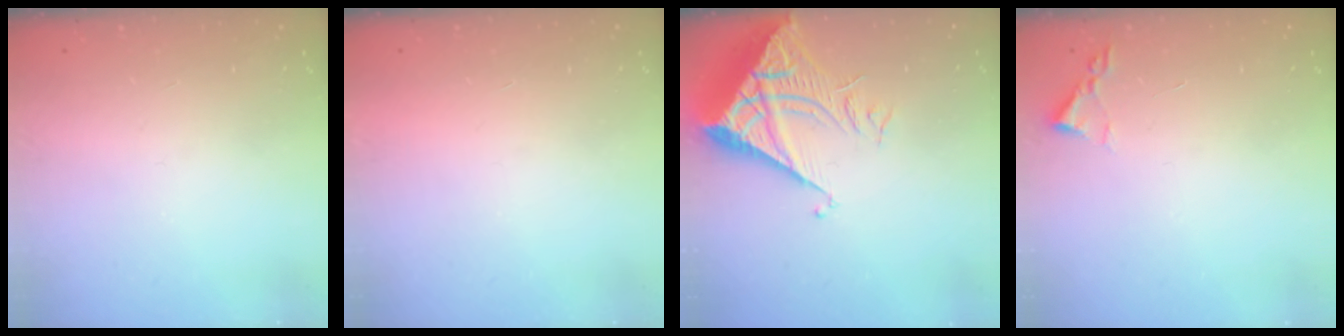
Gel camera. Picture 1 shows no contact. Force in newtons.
{"total": 1.6, "press": 1.6, "slide": 0.1}
{"total": 8.4, "press": 8.4, "slide": 1.0}
{"total": 1.8, "press": 1.8, "slide": 0.3}